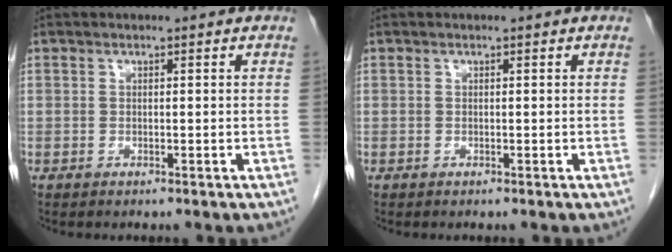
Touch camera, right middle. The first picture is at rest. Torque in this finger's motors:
{"motor_torque": [-0.06, -0.04, 0.00, -0.01]}